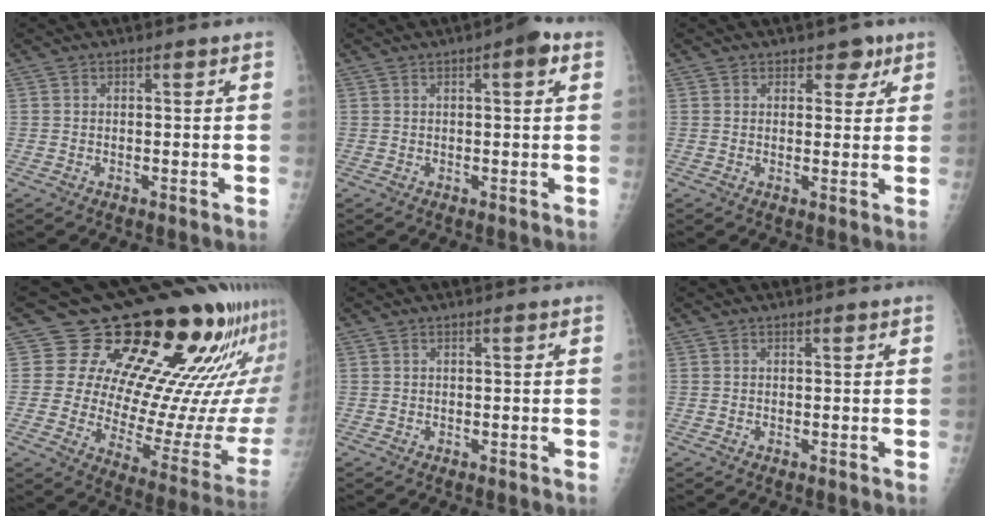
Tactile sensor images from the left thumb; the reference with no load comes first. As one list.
[{"total": 3.8, "force": [1.6, 1.1, 3.3], "torque": [-0.042, 0.002, 0.016]}, {"total": 3.6, "force": [2.2, 2.6, 1.3], "torque": [0.014, -0.009, 0.026]}, {"total": 25.8, "force": [15.5, 8.9, 18.6], "torque": [-0.218, -0.072, 0.221]}, {"total": 0.0}, {"total": 0.0}]